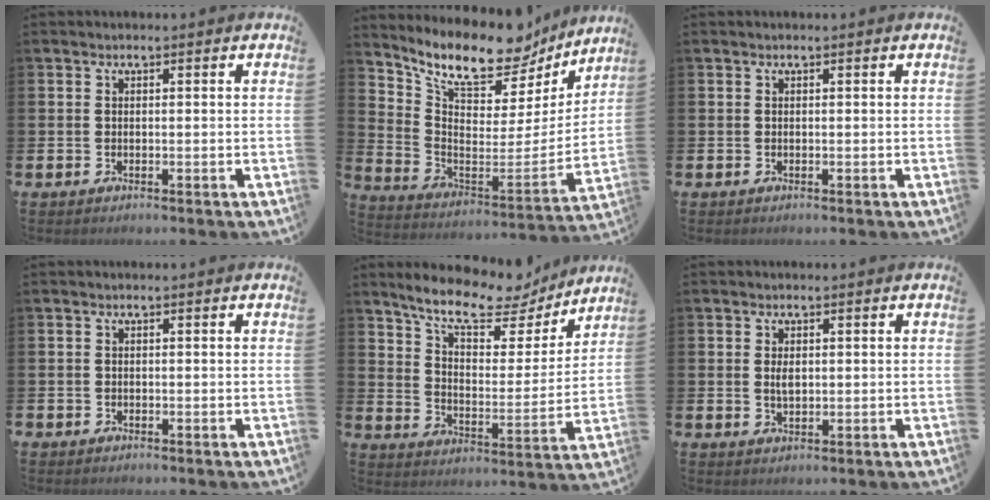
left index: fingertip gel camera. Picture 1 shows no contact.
{"total": 11.9, "force": [10.2, 4.1, 4.4], "torque": [-0.113, -0.077, 0.176]}
{"total": 0.0}
{"total": 0.5, "force": [-0.4, 0.4, 0.0], "torque": [-0.008, 0.007, -0.008]}
{"total": 10.8, "force": [9.4, 3.0, 4.3], "torque": [-0.109, -0.060, 0.161]}
{"total": 1.7, "force": [0.4, 0.9, 1.4], "torque": [-0.017, 0.001, 0.002]}